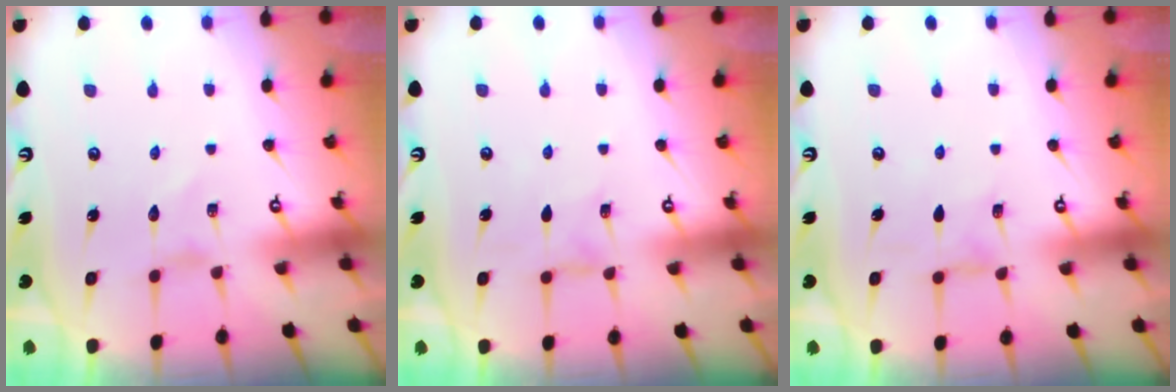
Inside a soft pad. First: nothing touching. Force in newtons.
{"total": 0.7, "press": 0.7, "slide": 0.0}
{"total": 1.7, "press": 1.7, "slide": 0.3}